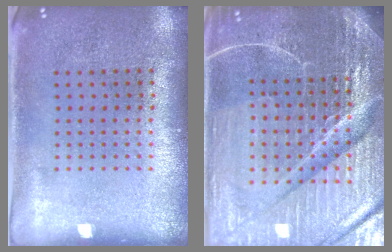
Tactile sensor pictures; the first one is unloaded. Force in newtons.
{"total": 6.8, "press": 6.0, "slide": 3.1}